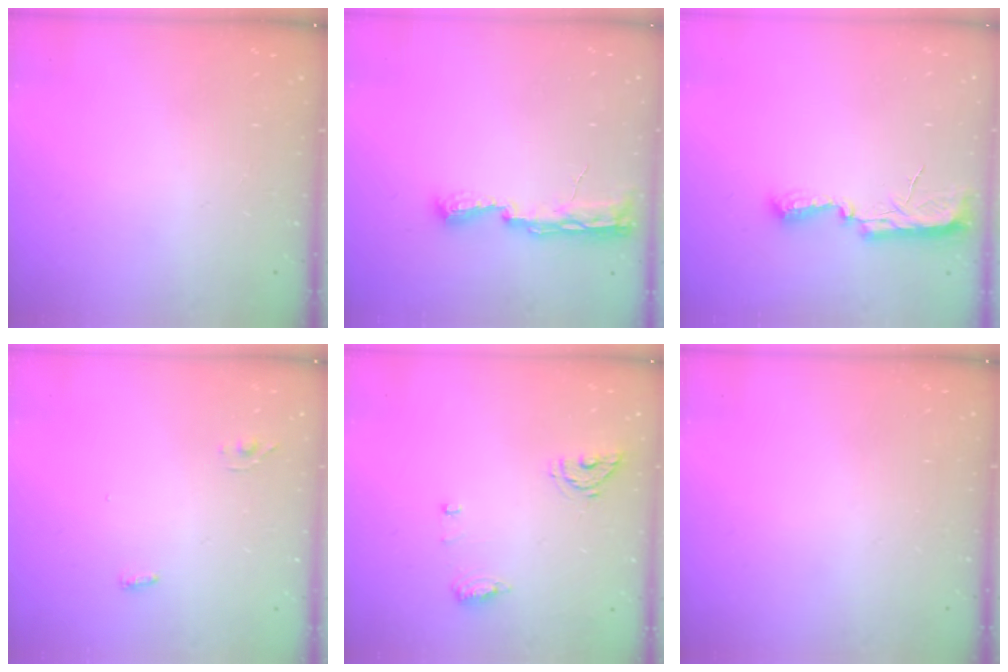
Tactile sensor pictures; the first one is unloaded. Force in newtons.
{"total": 8.9, "press": 8.5, "slide": 2.3}
{"total": 10.3, "press": 8.9, "slide": 5.2}
{"total": 3.3, "press": 2.9, "slide": 1.7}
{"total": 6.9, "press": 6.7, "slide": 1.7}
{"total": 0.0}